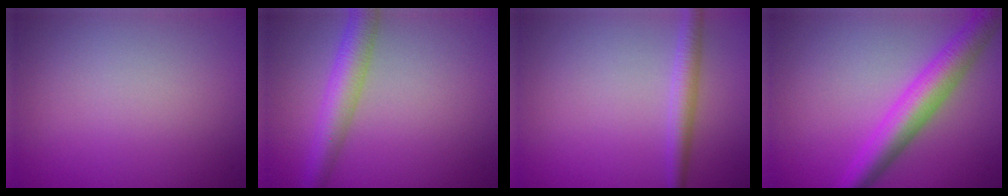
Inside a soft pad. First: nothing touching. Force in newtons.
{"total": 4.2, "press": 4.2, "slide": 0.1}
{"total": 2.3, "press": 2.3, "slide": 0.1}
{"total": 5.6, "press": 5.6, "slide": 0.1}